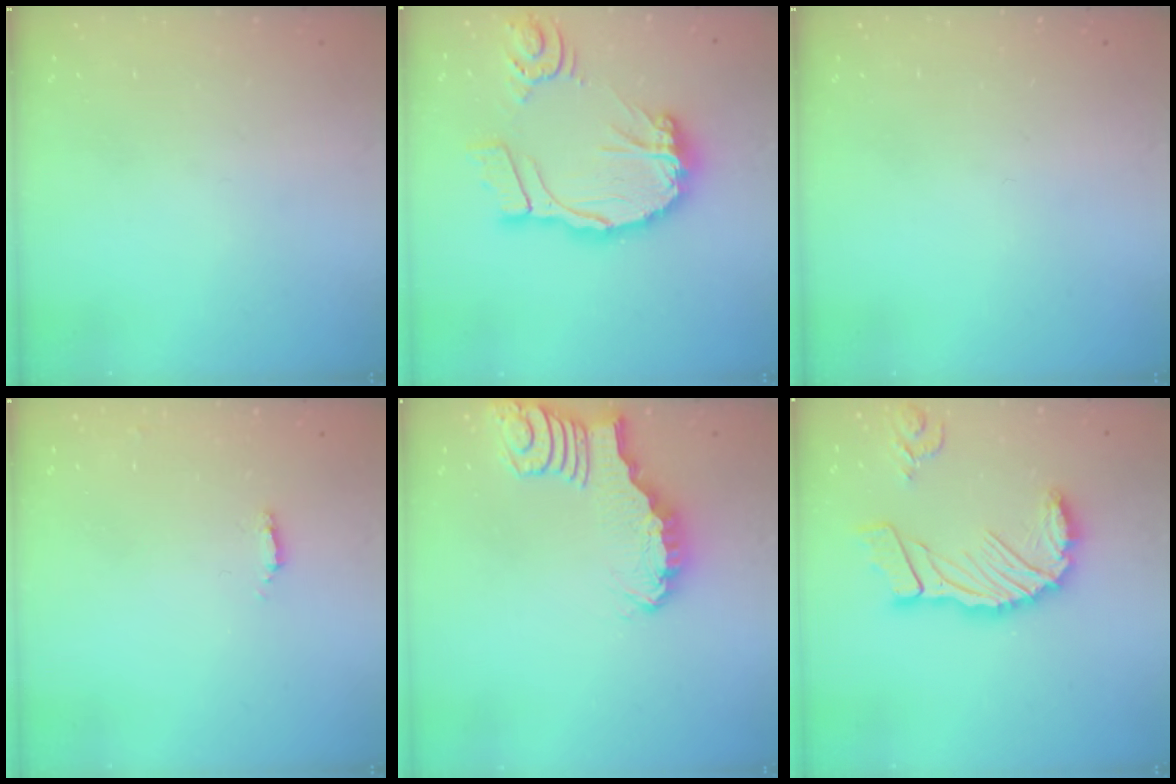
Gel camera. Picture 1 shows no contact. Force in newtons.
{"total": 22.6, "press": 22.4, "slide": 2.7}
{"total": 0.0}
{"total": 2.0, "press": 2.0, "slide": 0.4}
{"total": 2.7, "press": 2.7, "slide": 0.4}
{"total": 17.6, "press": 17.4, "slide": 2.2}